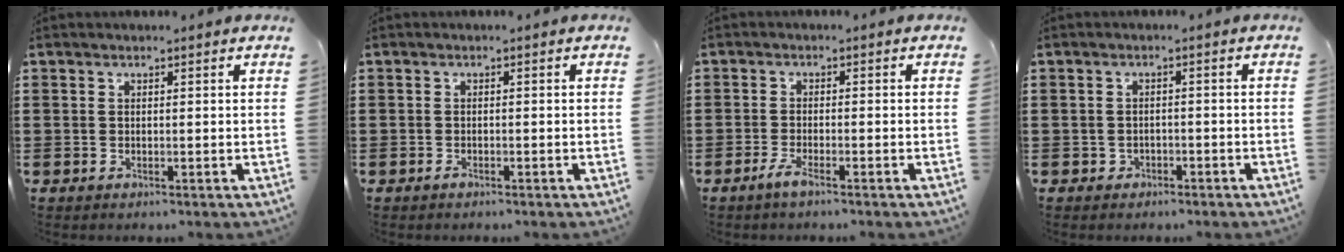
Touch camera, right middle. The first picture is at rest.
{"total": 0.7, "force": [-0.6, 0.1, 0.3], "torque": [-0.009, -0.004, -0.011]}
{"total": 2.3, "force": [-1.5, 0.1, 1.8], "torque": [-0.037, -0.005, -0.030]}
{"total": 1.2, "force": [-1.0, 0.7, 0.1], "torque": [-0.008, -0.001, -0.023]}